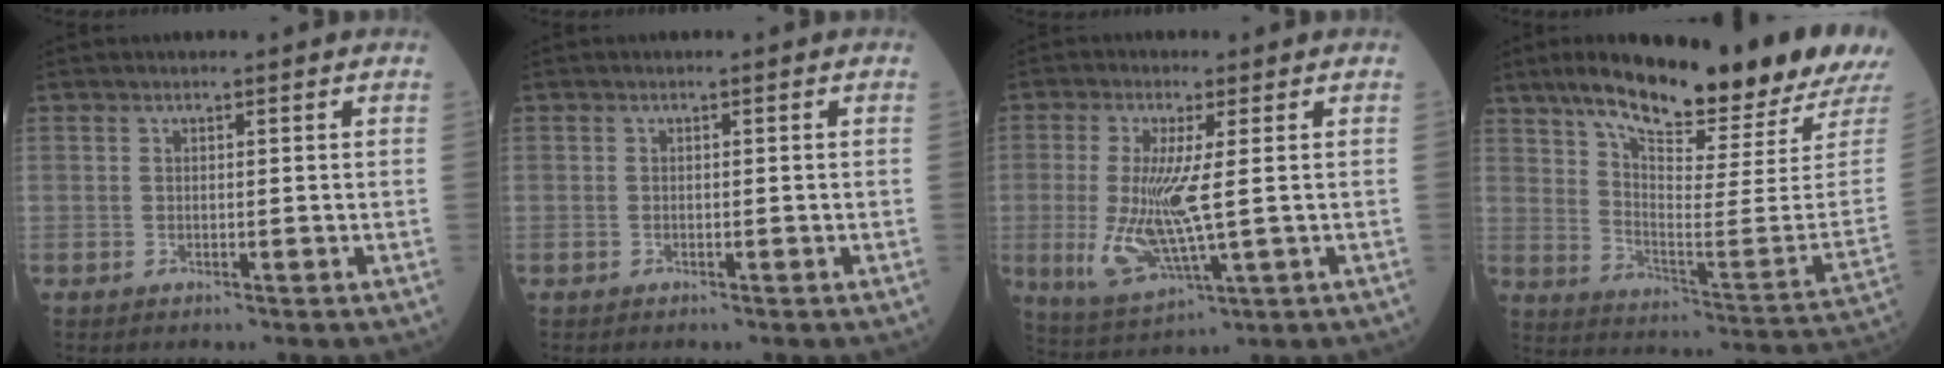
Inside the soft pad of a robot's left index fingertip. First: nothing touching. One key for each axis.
{"total": 0.0}
{"total": 9.6, "fx": -0.3, "fy": 1.8, "fz": 9.4, "tx": -0.209, "ty": -0.014, "tz": 0.005}
{"total": 22.4, "fx": 18.4, "fy": 0.9, "fz": 12.6, "tx": -0.203, "ty": -0.050, "tz": 0.273}